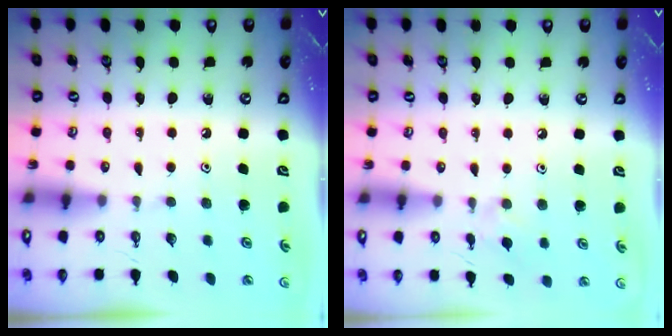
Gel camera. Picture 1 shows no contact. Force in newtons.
{"total": 7.5, "press": 7.5, "slide": 0.8}